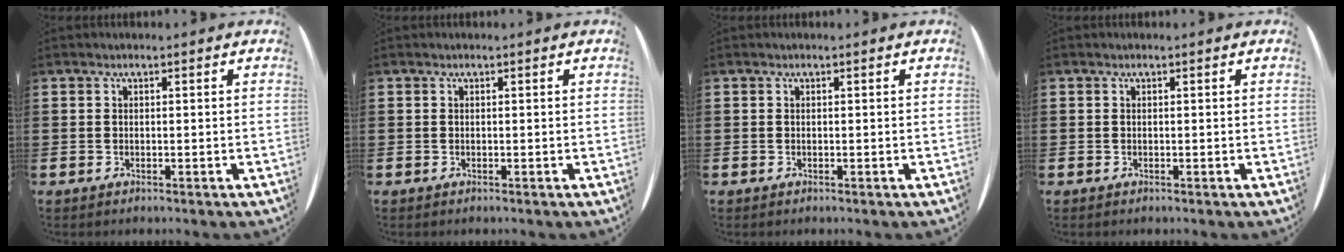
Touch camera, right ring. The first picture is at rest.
{"total": 0.0}
{"total": 0.0}
{"total": 0.0}